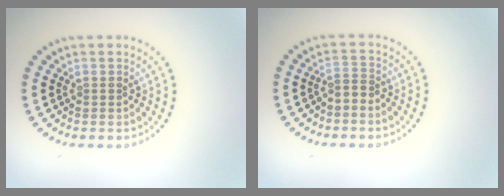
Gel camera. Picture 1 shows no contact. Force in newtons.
{"total": 1.2, "press": 0.7, "slide": 1.0}